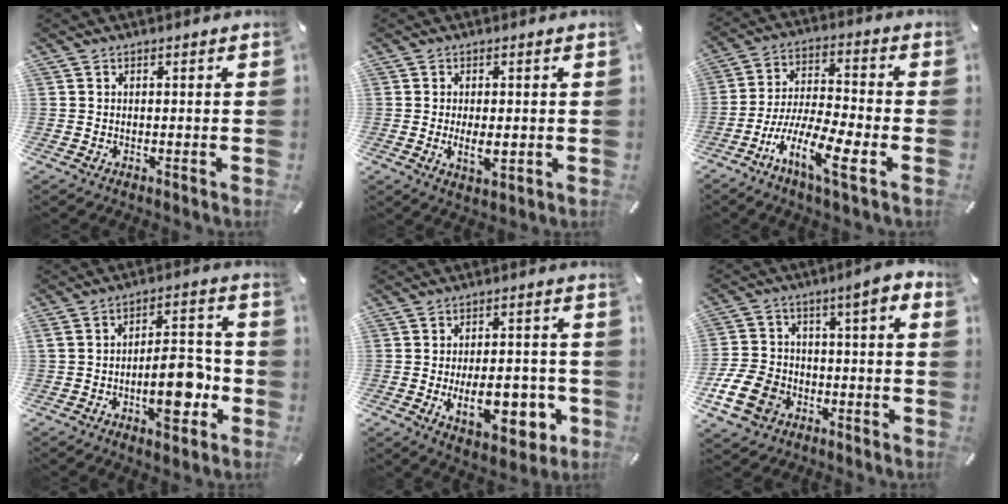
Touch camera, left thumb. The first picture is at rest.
{"total": 5.2, "force": [-0.4, 2.0, 4.8], "torque": [-0.072, -0.005, -0.009]}
{"total": 14.1, "force": [-7.0, 4.0, 11.6], "torque": [-0.223, 0.014, -0.121]}
{"total": 12.7, "force": [-4.2, 5.7, 10.5], "torque": [-0.157, 0.020, -0.068]}
{"total": 14.6, "force": [-3.8, 6.9, 12.3], "torque": [-0.172, -0.005, -0.058]}
{"total": 13.2, "force": [-4.8, 9.4, 7.9], "torque": [-0.156, 0.031, -0.089]}